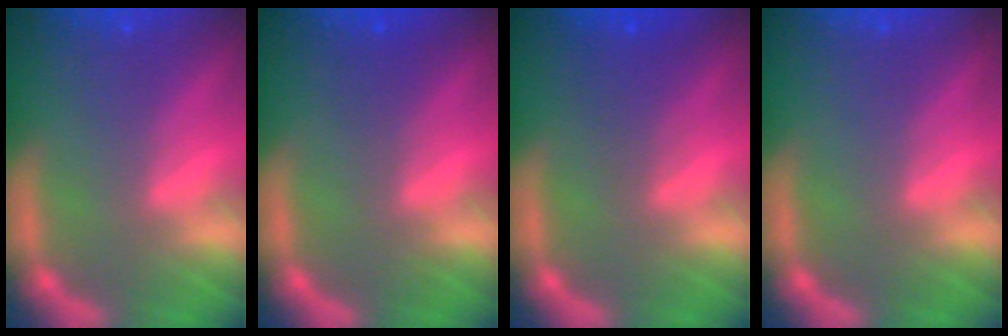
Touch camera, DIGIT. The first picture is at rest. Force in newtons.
{"total": 1.0}
{"total": 1.9}
{"total": 0.0}